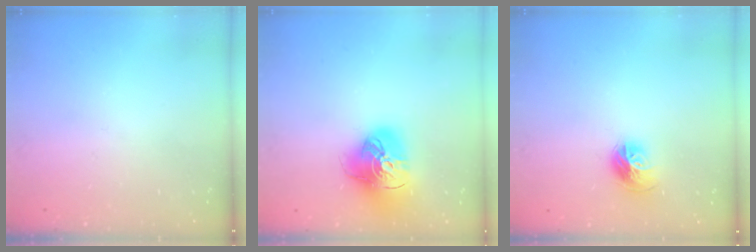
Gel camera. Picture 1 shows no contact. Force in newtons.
{"total": 17.6, "press": 17.5, "slide": 1.7}
{"total": 10.0, "press": 9.9, "slide": 1.2}